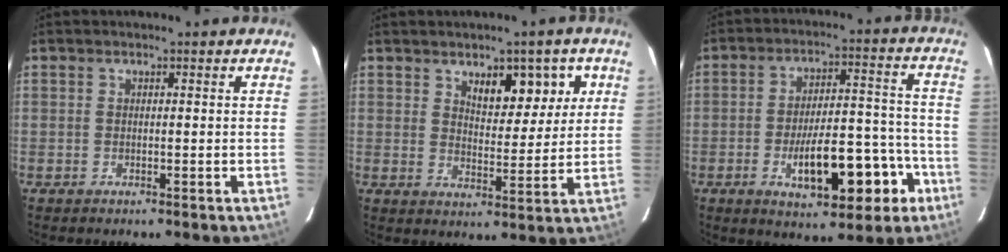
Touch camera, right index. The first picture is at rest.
{"total": 7.9, "force": [3.8, 3.6, 5.9], "torque": [-0.076, 0.007, 0.059]}
{"total": 14.2, "force": [-5.8, 5.0, 12.0], "torque": [-0.177, 0.026, -0.076]}